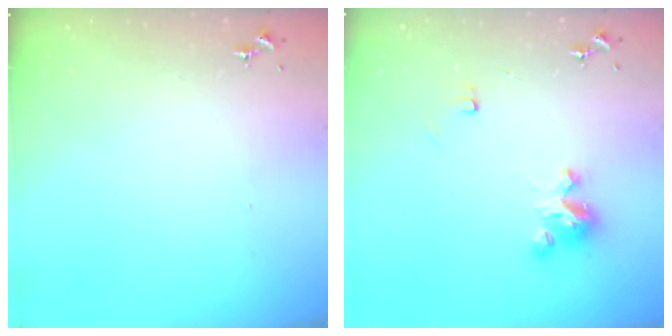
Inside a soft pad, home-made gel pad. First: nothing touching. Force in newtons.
{"total": 8.8, "press": 8.8, "slide": 0.1}